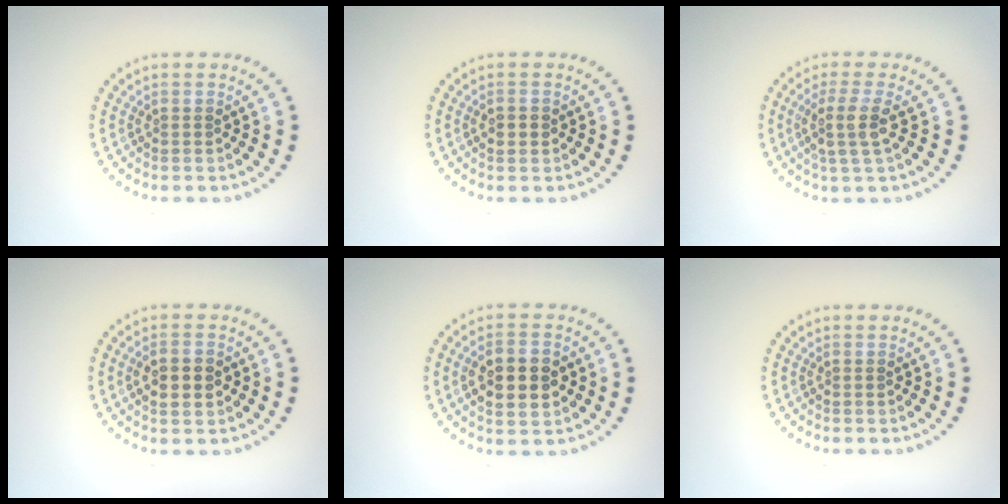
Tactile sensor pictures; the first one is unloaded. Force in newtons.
{"total": 1.7, "press": 1.7, "slide": 0.1}
{"total": 3.2, "press": 2.4, "slide": 2.0}
{"total": 2.8, "press": 2.8, "slide": 0.2}
{"total": 5.3, "press": 5.3, "slide": 0.3}
{"total": 0.0}